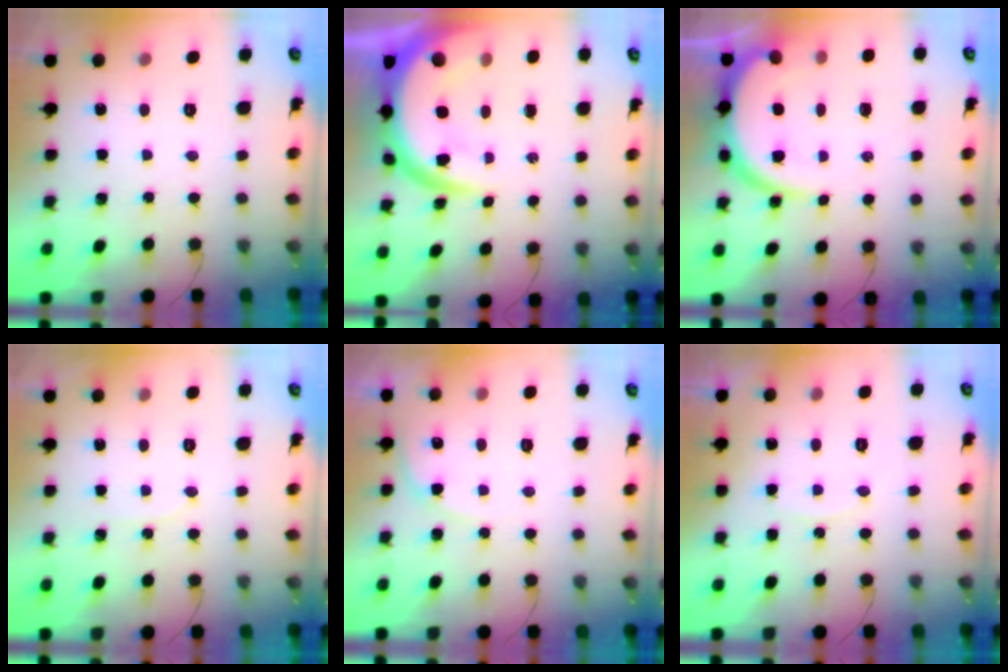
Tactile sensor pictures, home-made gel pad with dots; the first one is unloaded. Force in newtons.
{"total": 18.0, "press": 17.9, "slide": 1.6}
{"total": 10.9, "press": 10.8, "slide": 1.2}
{"total": 3.9, "press": 3.9, "slide": 0.6}
{"total": 4.3, "press": 4.3, "slide": 0.5}
{"total": 6.0, "press": 5.9, "slide": 0.6}